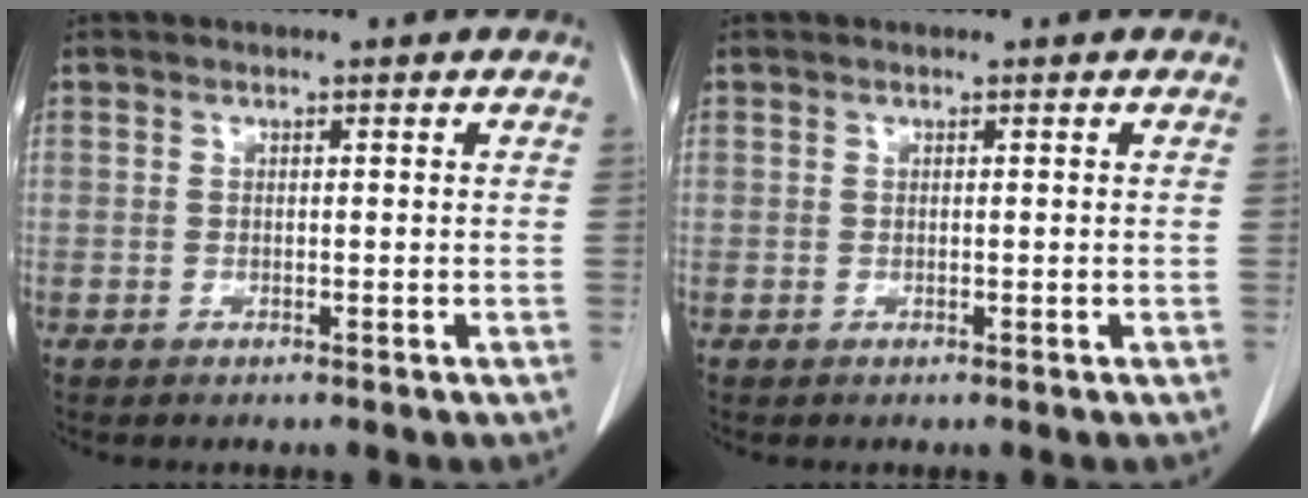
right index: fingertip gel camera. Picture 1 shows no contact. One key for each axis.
{"total": 0.0}